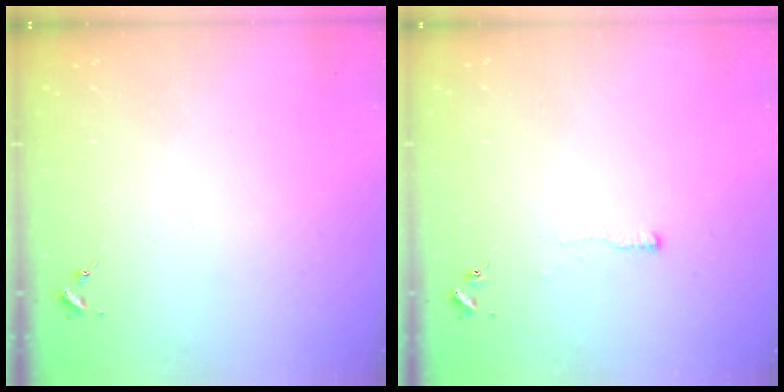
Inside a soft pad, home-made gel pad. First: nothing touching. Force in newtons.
{"total": 3.3, "press": 3.2, "slide": 0.6}